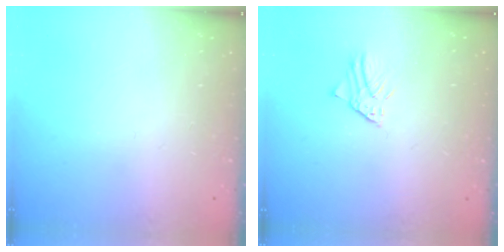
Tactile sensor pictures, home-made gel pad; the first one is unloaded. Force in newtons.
{"total": 2.1, "press": 2.1, "slide": 0.2}